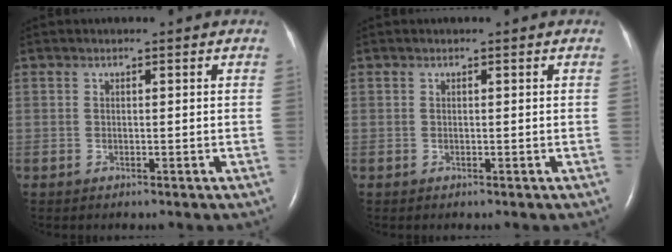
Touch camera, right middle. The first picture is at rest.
{"total": 0.0}